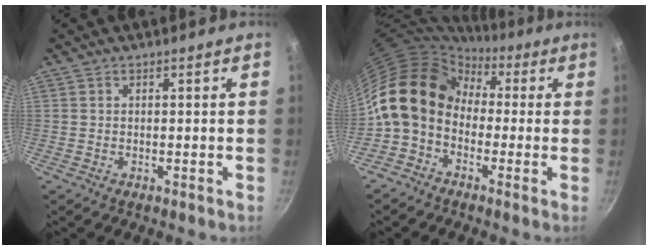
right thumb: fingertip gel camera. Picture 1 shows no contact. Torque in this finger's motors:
{"motor_torque": [1.54, 3.47, 1.91, -0.86, 0.55]}